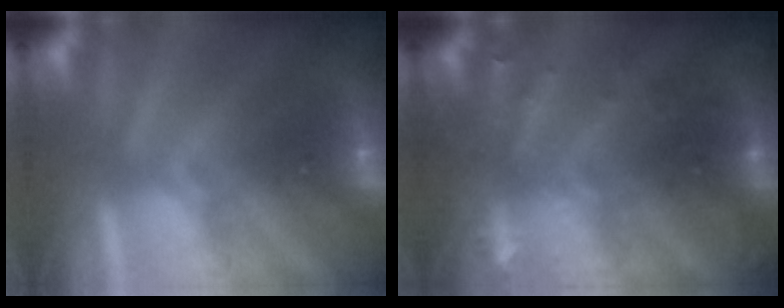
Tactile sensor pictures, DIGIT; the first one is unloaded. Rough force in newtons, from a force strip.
{"total": 3.0}